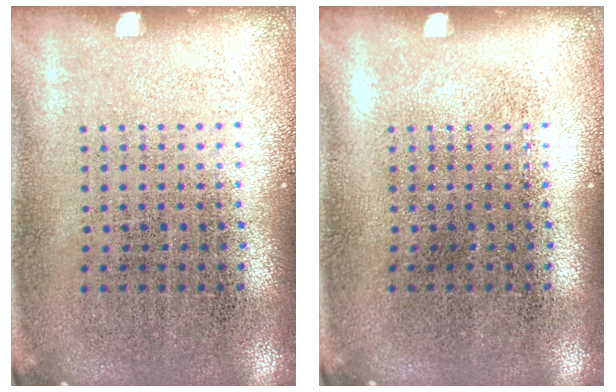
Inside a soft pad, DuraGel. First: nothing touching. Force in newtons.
{"total": 0.0}